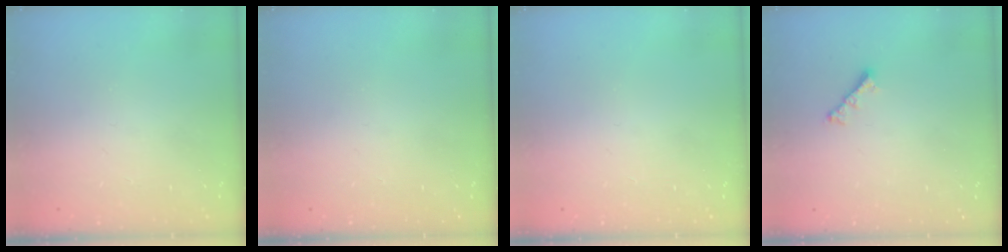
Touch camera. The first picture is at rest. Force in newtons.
{"total": 0.0}
{"total": 0.0}
{"total": 2.8, "press": 2.7, "slide": 0.6}